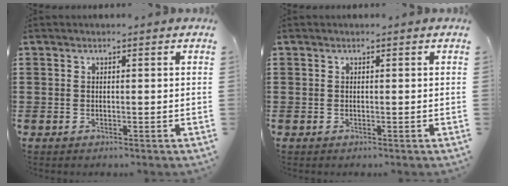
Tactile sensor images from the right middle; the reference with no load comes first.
{"total": 0.0}